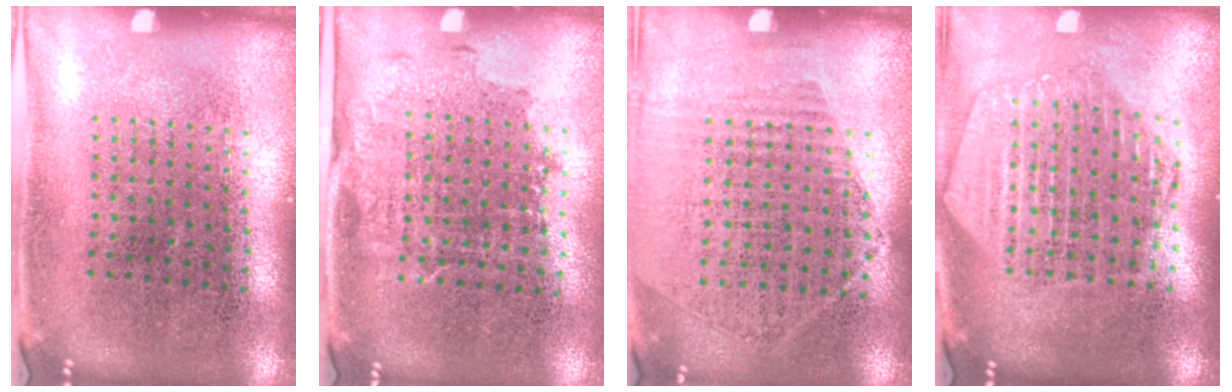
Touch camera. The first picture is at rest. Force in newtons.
{"total": 1.4, "press": 1.2, "slide": 0.7}
{"total": 1.3, "press": 1.0, "slide": 0.8}
{"total": 2.2, "press": 2.0, "slide": 1.0}